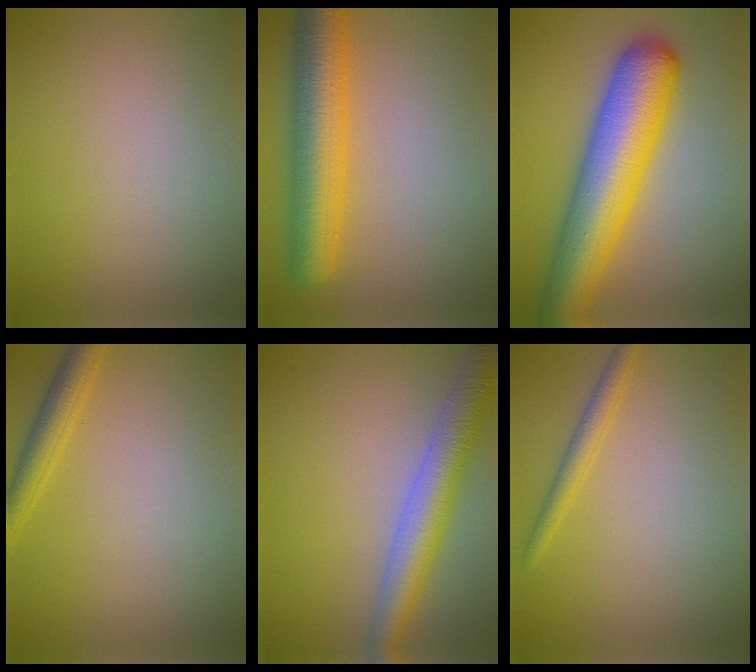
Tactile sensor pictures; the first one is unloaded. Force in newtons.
{"total": 7.8, "press": 7.8, "slide": 0.2}
{"total": 10.4, "press": 10.4, "slide": 0.3}
{"total": 2.7, "press": 2.7, "slide": 0.2}
{"total": 5.8, "press": 5.8, "slide": 0.2}
{"total": 1.8, "press": 1.8, "slide": 0.1}